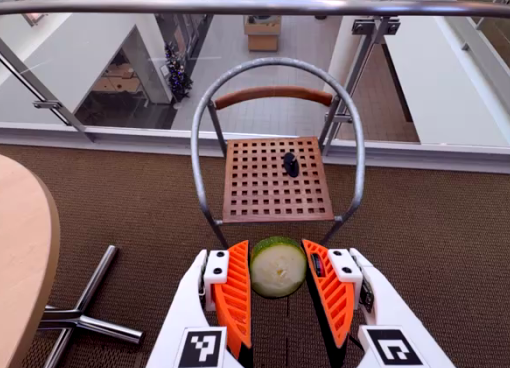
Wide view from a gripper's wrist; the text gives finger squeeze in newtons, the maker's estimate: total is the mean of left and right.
{"total": 9.0, "left": 9.2, "right": 8.7}